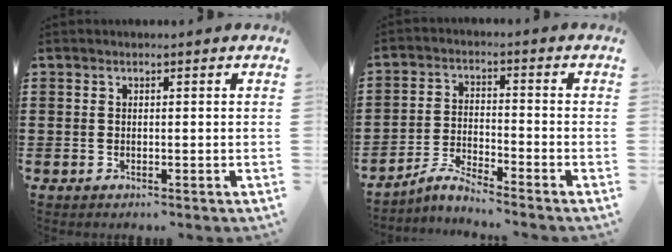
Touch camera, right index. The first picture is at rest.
{"total": 3.8, "force": [-3.6, 0.2, 1.2], "torque": [-0.038, 0.002, -0.075]}